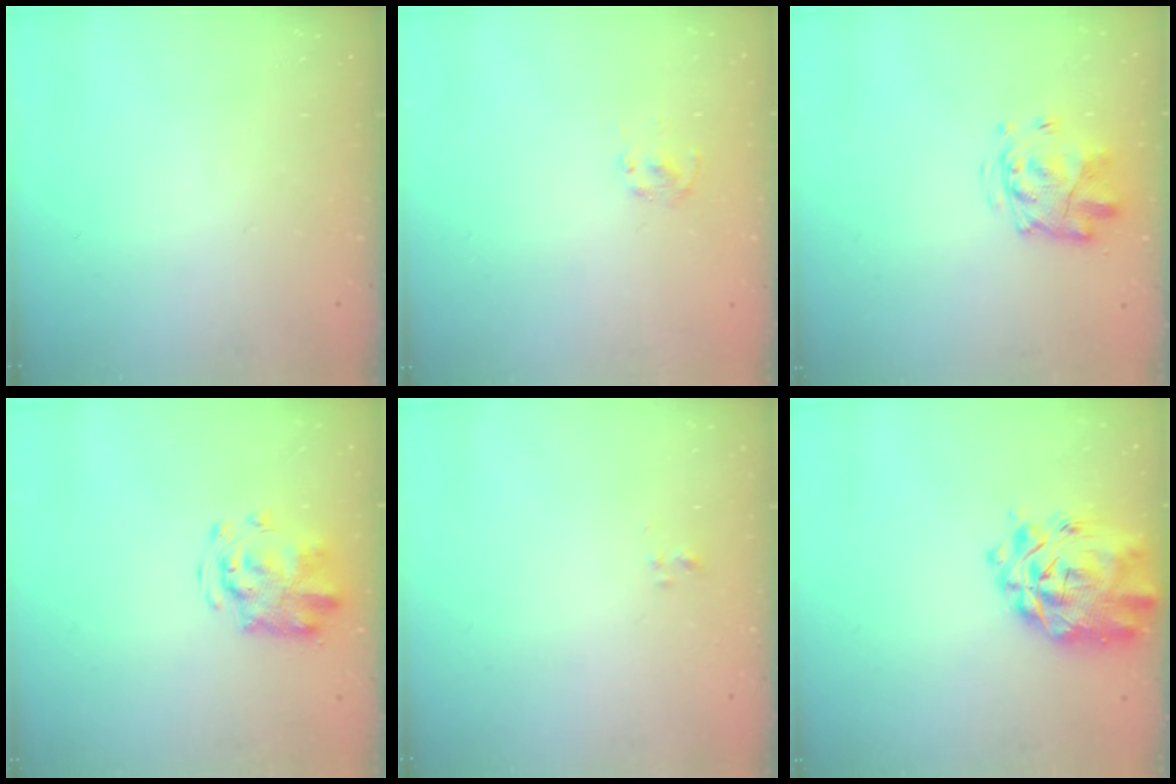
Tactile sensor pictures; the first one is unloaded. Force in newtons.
{"total": 2.0, "press": 1.8, "slide": 0.7}
{"total": 3.7, "press": 3.4, "slide": 1.6}
{"total": 3.9, "press": 3.8, "slide": 0.7}
{"total": 1.8, "press": 1.7, "slide": 0.3}
{"total": 6.7, "press": 6.2, "slide": 2.7}